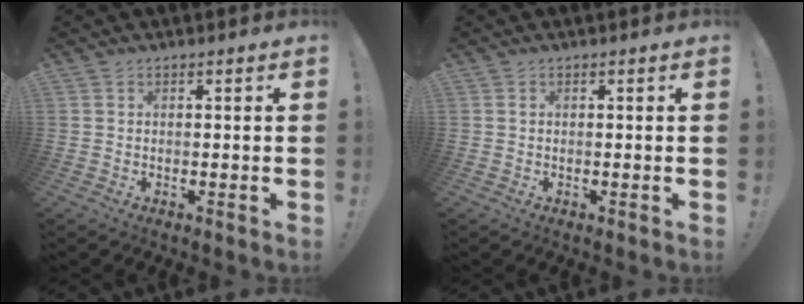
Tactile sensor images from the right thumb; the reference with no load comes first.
{"total": 0.0}